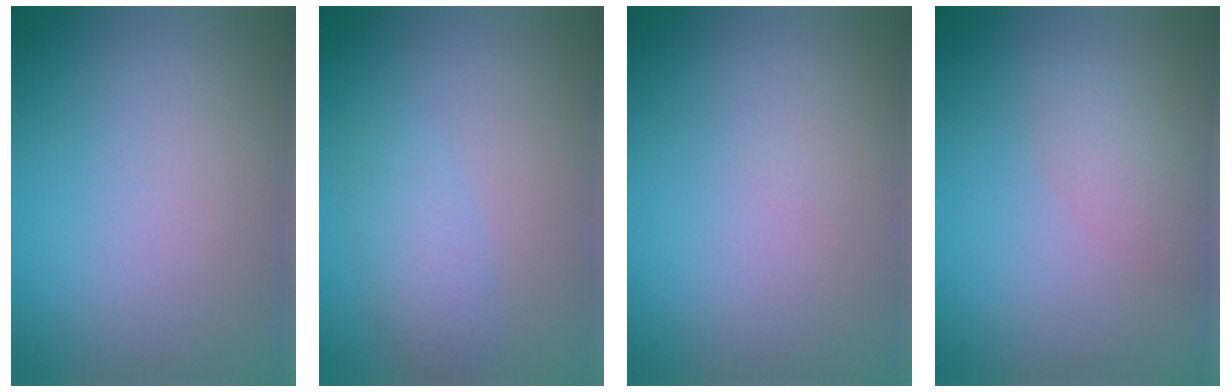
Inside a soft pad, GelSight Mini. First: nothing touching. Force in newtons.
{"total": 2.4, "press": 2.4, "slide": 0.1}
{"total": 0.0}
{"total": 2.1, "press": 2.1, "slide": 0.1}